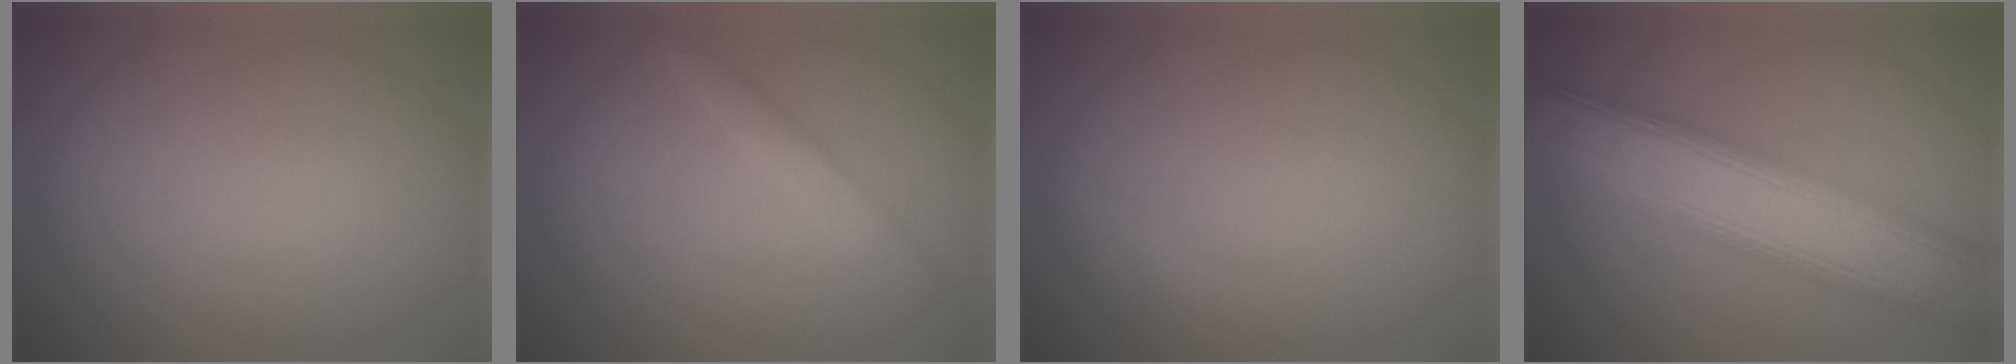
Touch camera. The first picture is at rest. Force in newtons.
{"total": 1.6, "press": 1.6, "slide": 0.1}
{"total": 1.3, "press": 1.3, "slide": 0.1}
{"total": 10.1, "press": 10.1, "slide": 0.4}